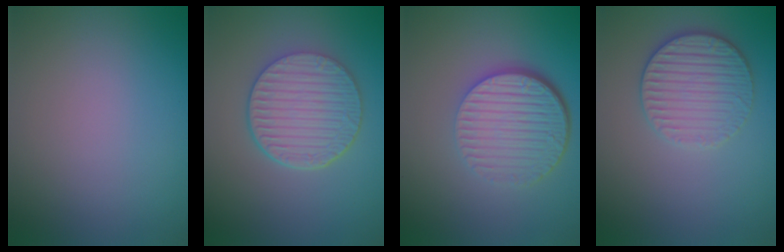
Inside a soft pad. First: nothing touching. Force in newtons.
{"total": 6.3, "press": 4.6, "slide": 4.3}
{"total": 6.7, "press": 4.5, "slide": 5.0}
{"total": 3.5, "press": 3.4, "slide": 0.5}